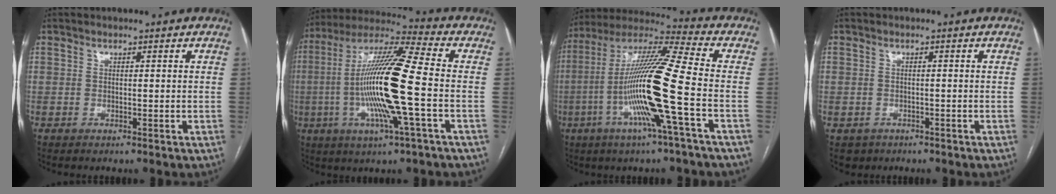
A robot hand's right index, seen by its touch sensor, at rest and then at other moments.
{"total": 18.3, "force": [-2.8, 0.3, 18.1], "torque": [-0.359, -0.004, -0.062]}
{"total": 18.0, "force": [-4.5, -1.0, 17.4], "torque": [-0.343, -0.007, -0.100]}
{"total": 3.0, "force": [-1.5, 2.6, 0.1], "torque": [0.001, 0.006, -0.018]}